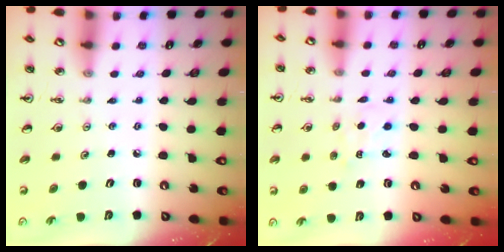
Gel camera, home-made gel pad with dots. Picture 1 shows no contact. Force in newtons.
{"total": 2.9, "press": 2.8, "slide": 0.4}